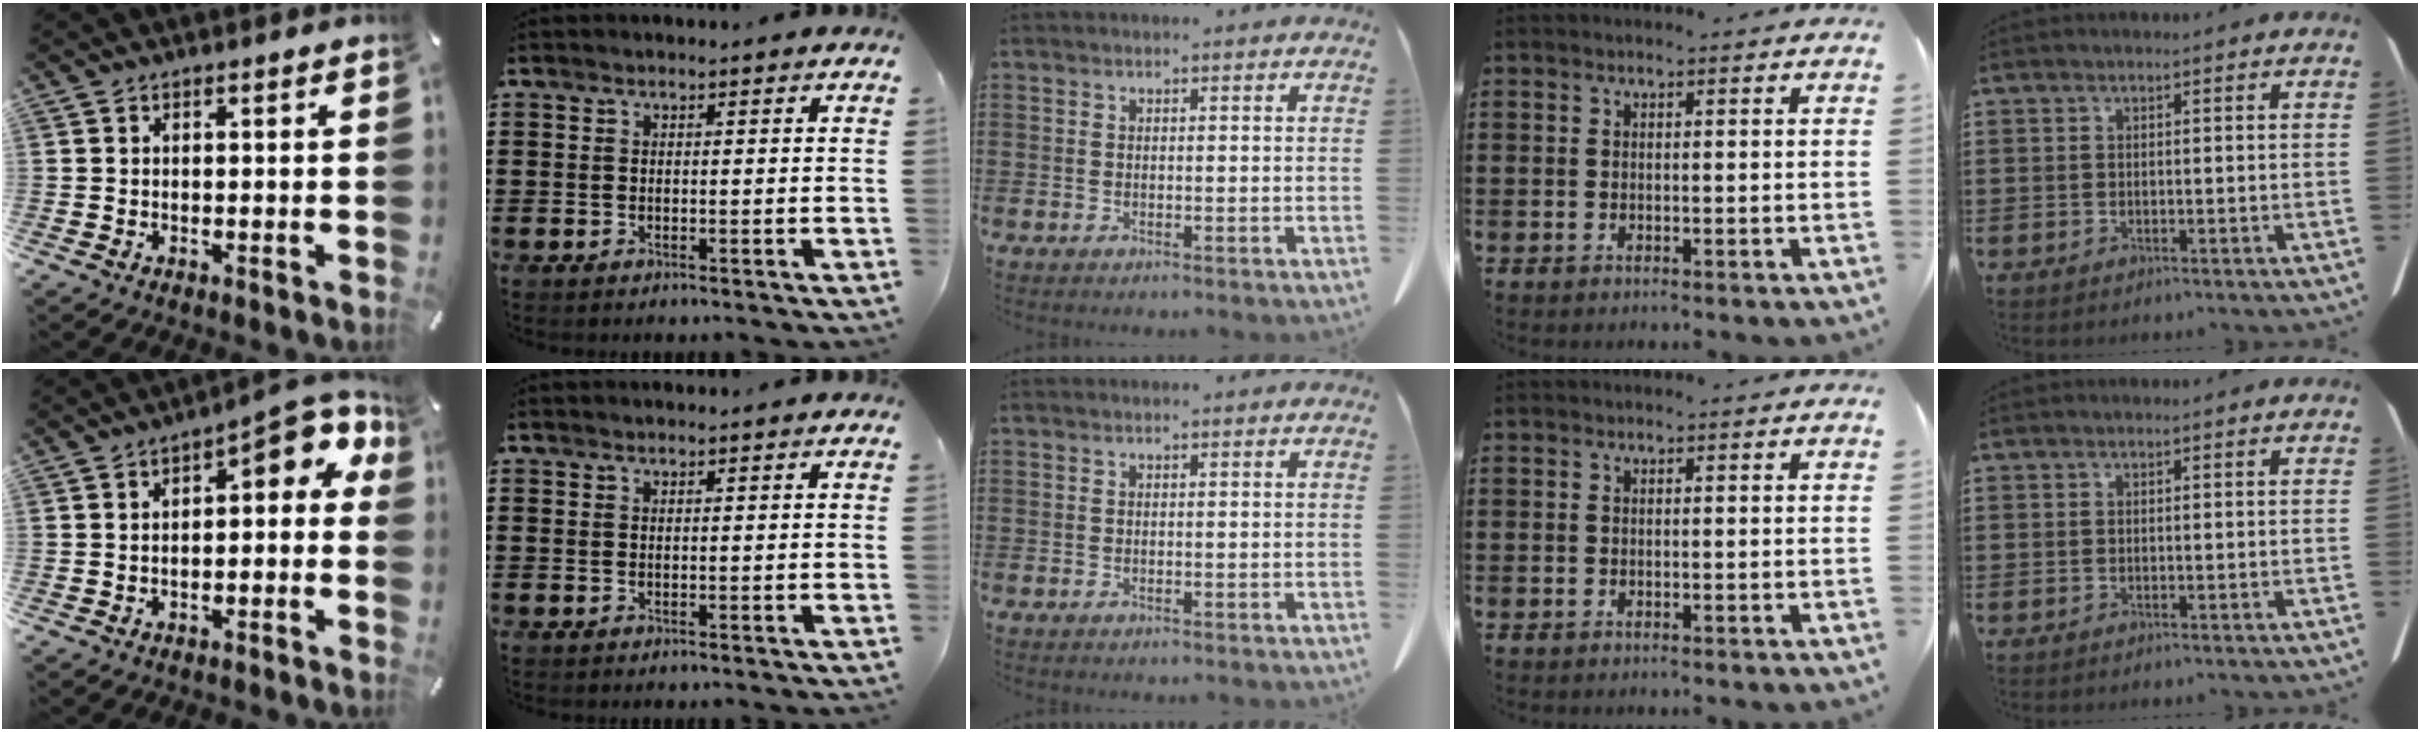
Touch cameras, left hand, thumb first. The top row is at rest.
{"thumb": {"total": 7.4, "force": [2.3, 3.4, 6.1], "torque": [-0.074, -0.030, 0.031]}, "index": {"total": 0.5, "force": [0.4, 0.0, 0.3], "torque": [-0.007, -0.001, 0.009]}}